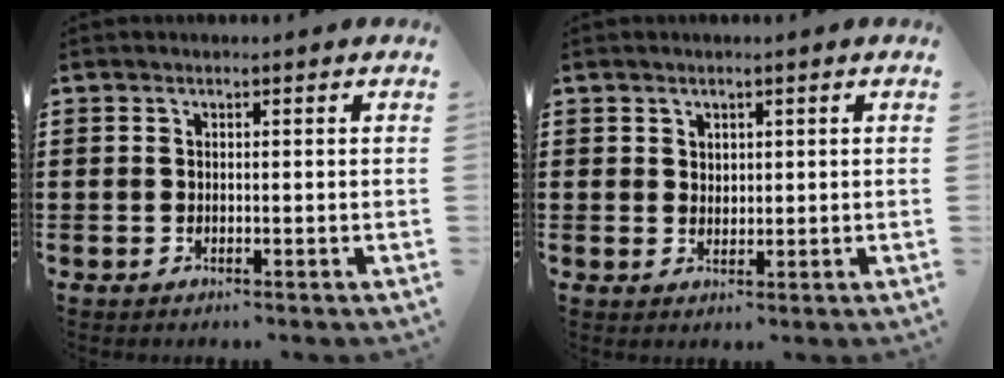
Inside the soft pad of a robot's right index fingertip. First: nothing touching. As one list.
[{"total": 1.6, "force": [1.1, 1.2, 0.2], "torque": [-0.007, 0.005, 0.022]}]